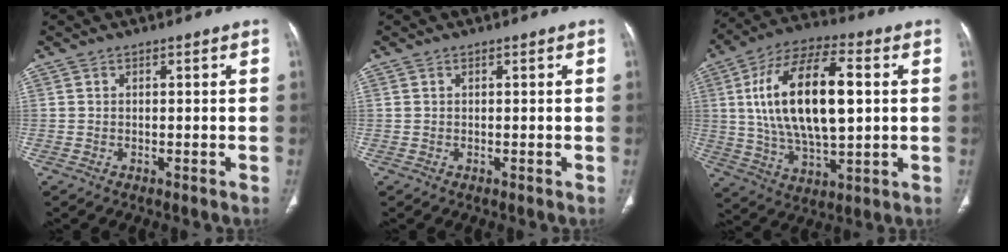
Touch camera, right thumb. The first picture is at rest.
{"total": 0.0}
{"total": 21.4, "force": [3.1, 9.5, 18.9], "torque": [-0.338, 0.006, 0.052]}